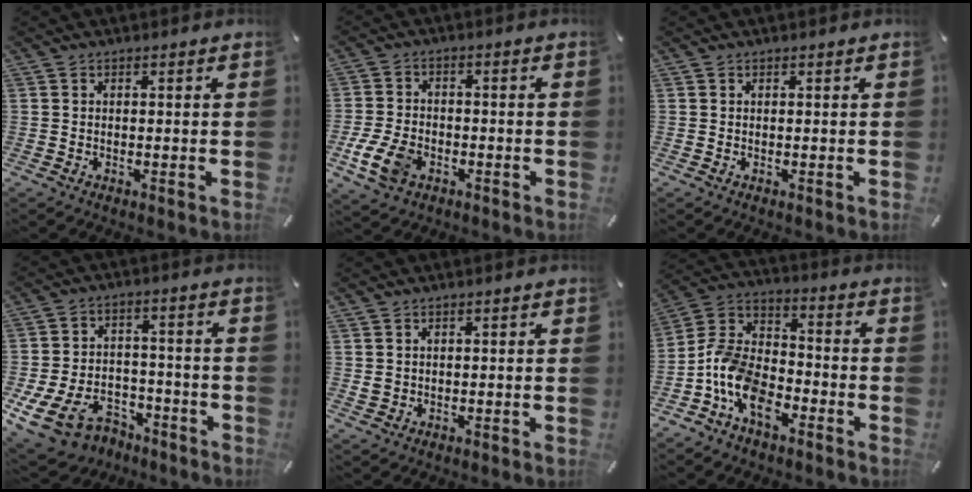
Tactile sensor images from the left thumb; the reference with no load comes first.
{"total": 8.4, "force": [-3.5, 5.8, 5.1], "torque": [-0.114, 0.006, -0.065]}
{"total": 0.0}
{"total": 12.7, "force": [-7.1, 8.4, 6.3], "torque": [-0.119, 0.051, -0.119]}
{"total": 1.7, "force": [0.2, 1.7, 0.2], "torque": [-0.006, 0.006, 0.000]}
{"total": 11.7, "force": [-6.8, 7.2, 6.3], "torque": [-0.146, 0.022, -0.134]}